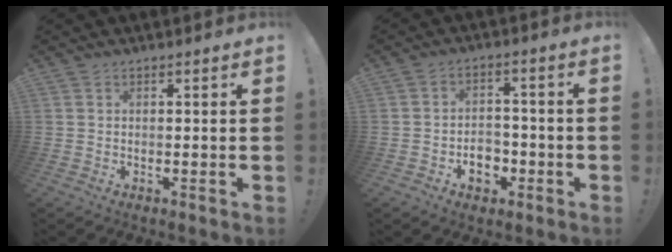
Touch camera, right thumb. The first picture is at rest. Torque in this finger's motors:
{"motor_torque": [1.18, 1.02, 0.63, -0.63, 0.00]}